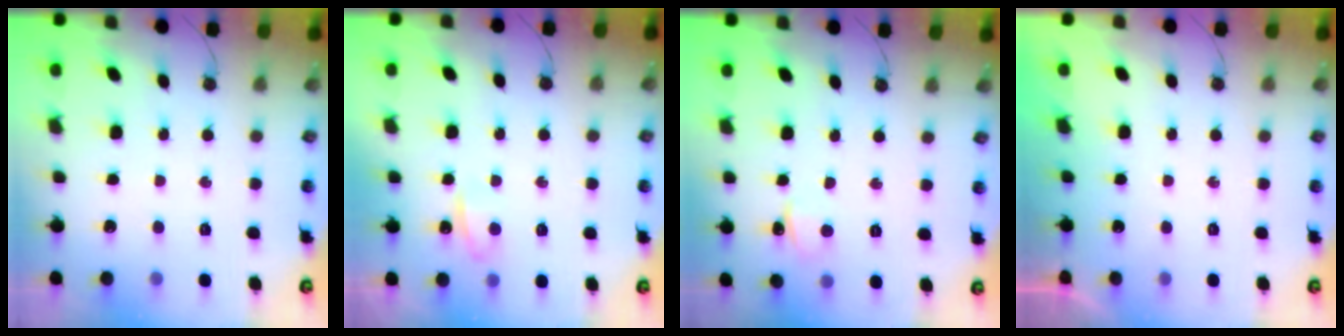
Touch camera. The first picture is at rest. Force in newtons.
{"total": 4.8, "press": 4.7, "slide": 0.7}
{"total": 2.9, "press": 2.8, "slide": 0.3}
{"total": 0.0}